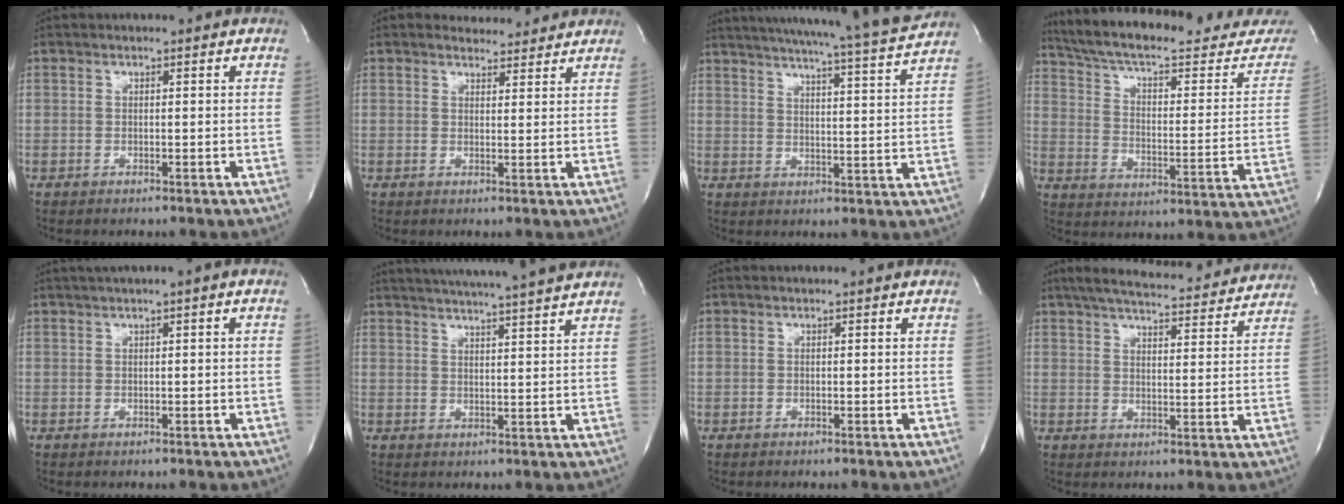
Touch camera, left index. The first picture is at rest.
{"total": 4.3, "force": [4.1, 1.3, 0.3], "torque": [-0.007, 0.005, 0.051]}
{"total": 20.5, "force": [18.9, -1.4, 7.9], "torque": [-0.131, -0.045, 0.246]}
{"total": 29.0, "force": [25.5, 6.1, 12.4], "torque": [-0.195, -0.046, 0.331]}
{"total": 2.7, "force": [1.3, -0.1, 2.4], "torque": [-0.047, 0.014, 0.024]}
{"total": 16.3, "force": [14.7, -0.8, 7.1], "torque": [-0.125, -0.001, 0.196]}
{"total": 0.0}
{"total": 20.6, "force": [18.8, 3.5, 7.7], "torque": [-0.122, 0.010, 0.240]}